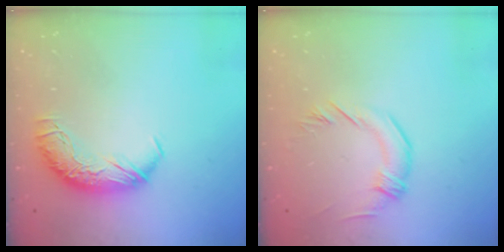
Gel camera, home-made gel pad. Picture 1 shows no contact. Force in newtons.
{"total": 2.5, "press": 2.1, "slide": 1.4}